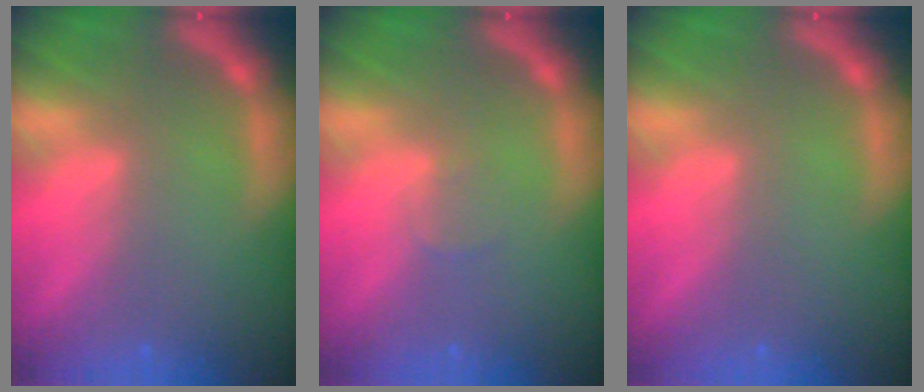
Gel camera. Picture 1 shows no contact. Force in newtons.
{"total": 1.0}
{"total": 0.0}